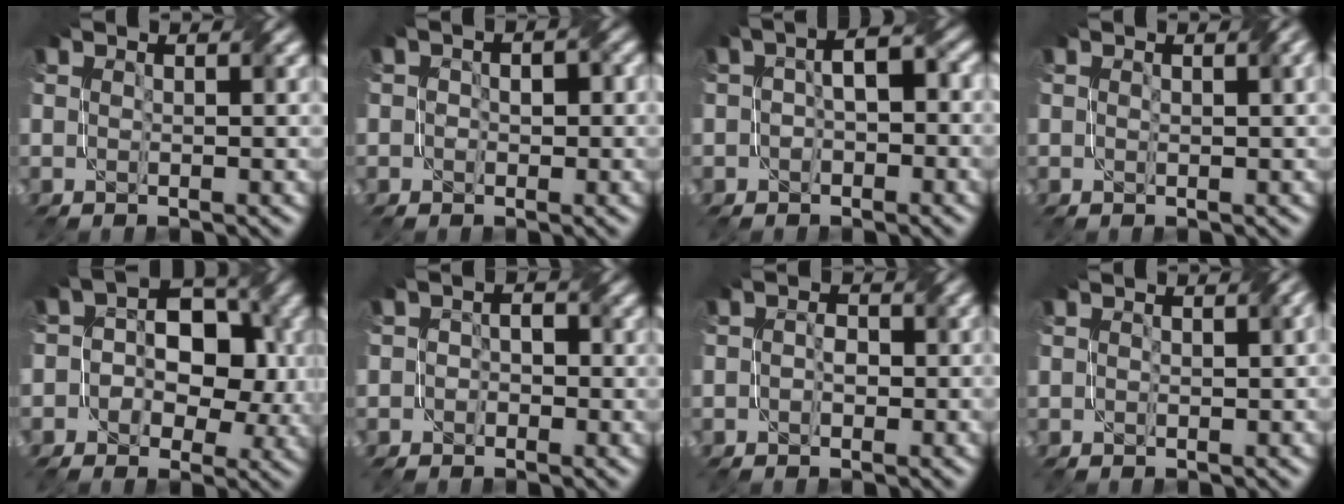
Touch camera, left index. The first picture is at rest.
{"total": 2.6, "force": [-0.3, 2.0, 1.6], "torque": [-0.009, 0.009, -0.003]}
{"total": 3.8, "force": [-0.9, 2.2, 3.0], "torque": [-0.042, 0.009, -0.021]}
{"total": 1.4, "force": [0.3, 0.5, 1.3], "torque": [-0.021, 0.002, 0.004]}
{"total": 8.4, "force": [-0.7, 6.1, 5.7], "torque": [-0.052, 0.015, -0.020]}
{"total": 2.2, "force": [-1.2, 1.8, 0.4], "torque": [0.007, 0.006, -0.031]}
{"total": 2.1, "force": [-0.8, 1.4, 1.2], "torque": [-0.007, 0.002, -0.016]}
{"total": 1.9, "force": [-0.5, 0.9, 1.6], "torque": [-0.021, -0.003, -0.007]}